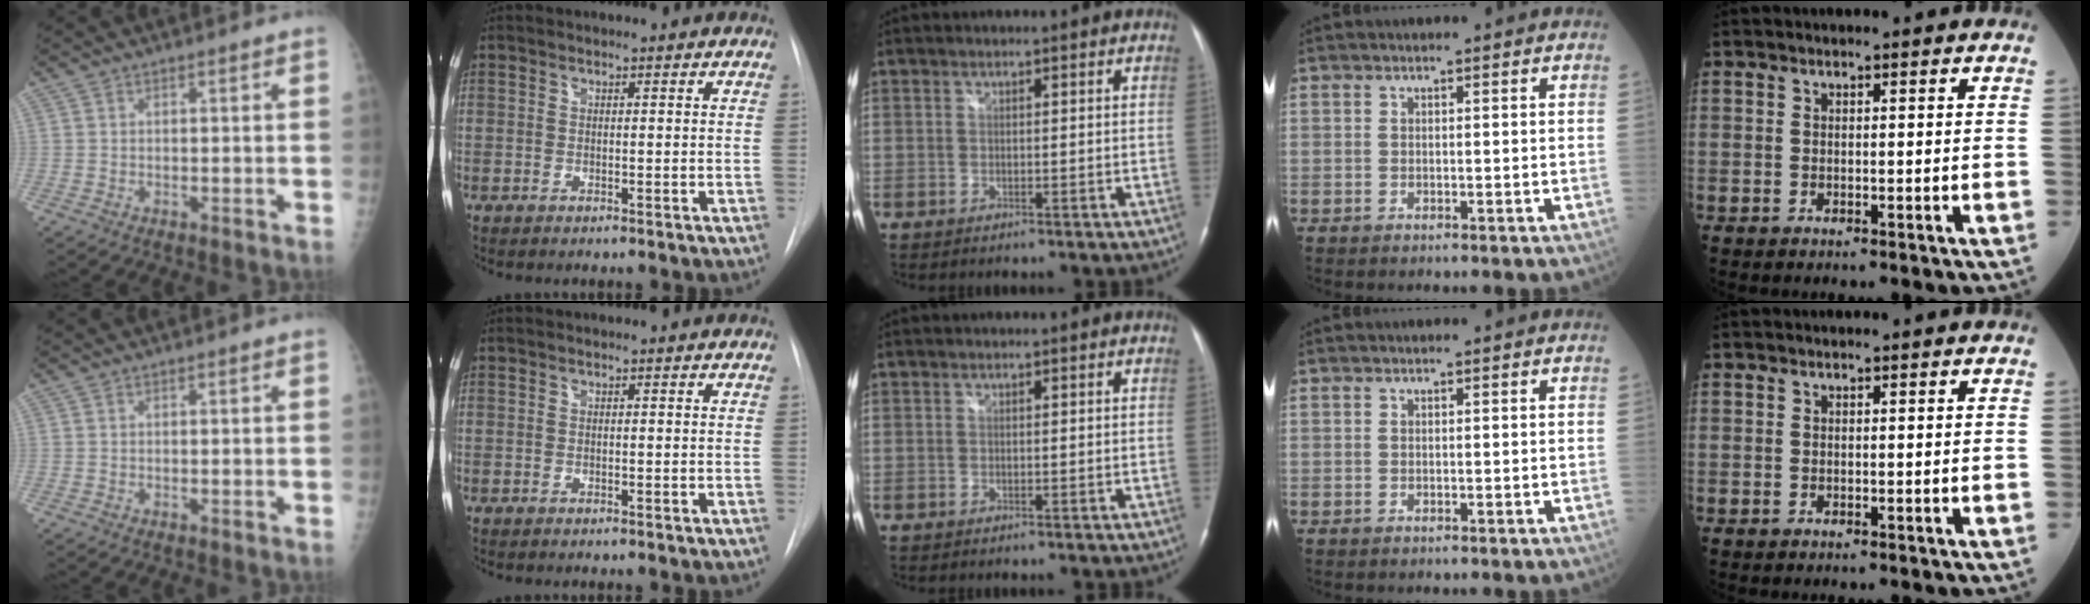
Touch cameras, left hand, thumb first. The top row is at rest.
{}